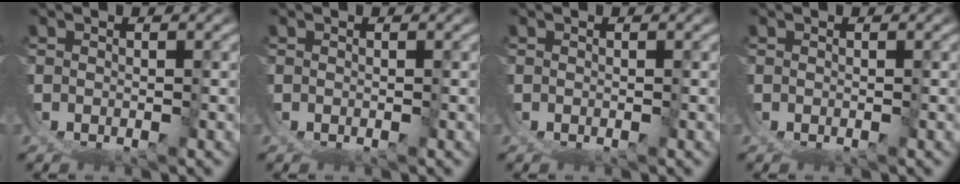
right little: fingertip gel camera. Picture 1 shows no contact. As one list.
[{"total": 0.0}, {"total": 0.0}, {"total": 0.0}]